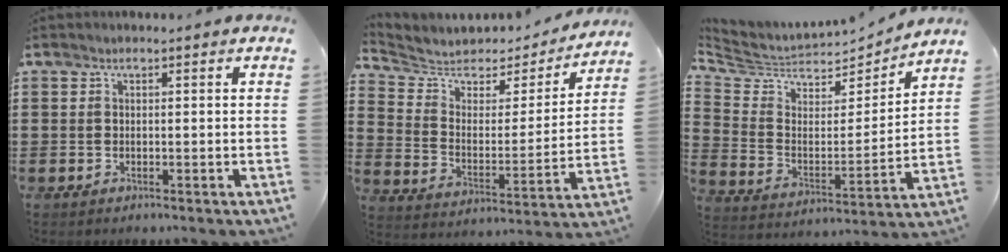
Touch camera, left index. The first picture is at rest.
{"total": 4.9, "force": [4.2, 2.2, 1.0], "torque": [-0.051, -0.031, 0.067]}
{"total": 4.9, "force": [4.2, 2.3, 0.9], "torque": [-0.050, -0.033, 0.071]}